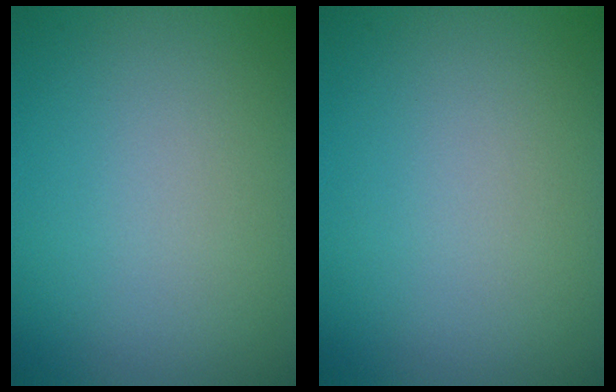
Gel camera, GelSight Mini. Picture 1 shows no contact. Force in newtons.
{"total": 0.0}